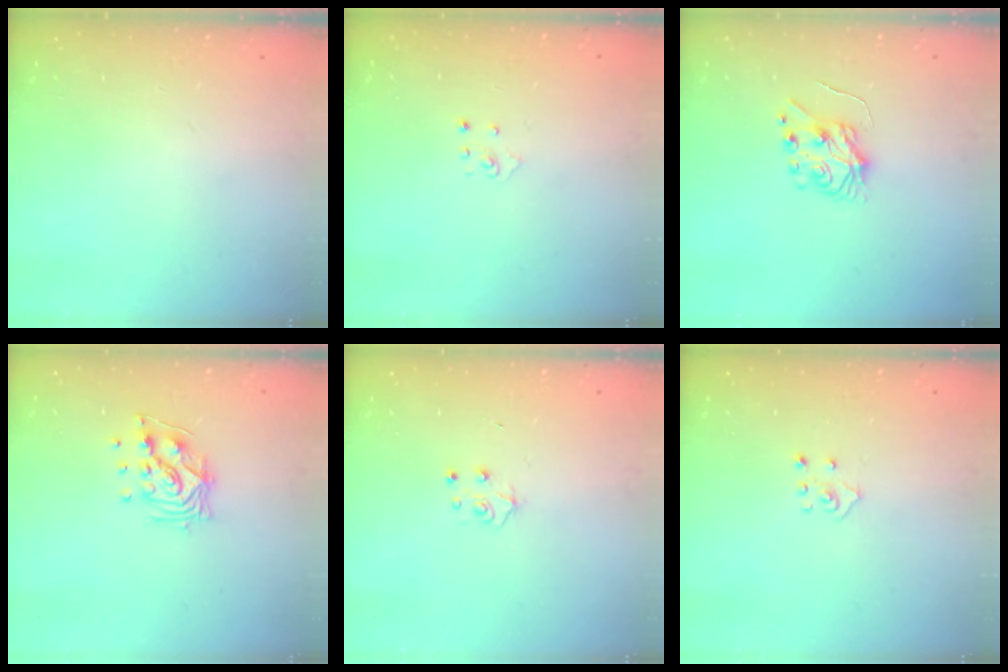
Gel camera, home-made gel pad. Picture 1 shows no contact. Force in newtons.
{"total": 2.8, "press": 2.8, "slide": 0.3}
{"total": 6.0, "press": 6.0, "slide": 0.6}
{"total": 10.2, "press": 10.2, "slide": 1.2}
{"total": 5.1, "press": 5.1, "slide": 0.5}
{"total": 2.7, "press": 2.7, "slide": 0.2}